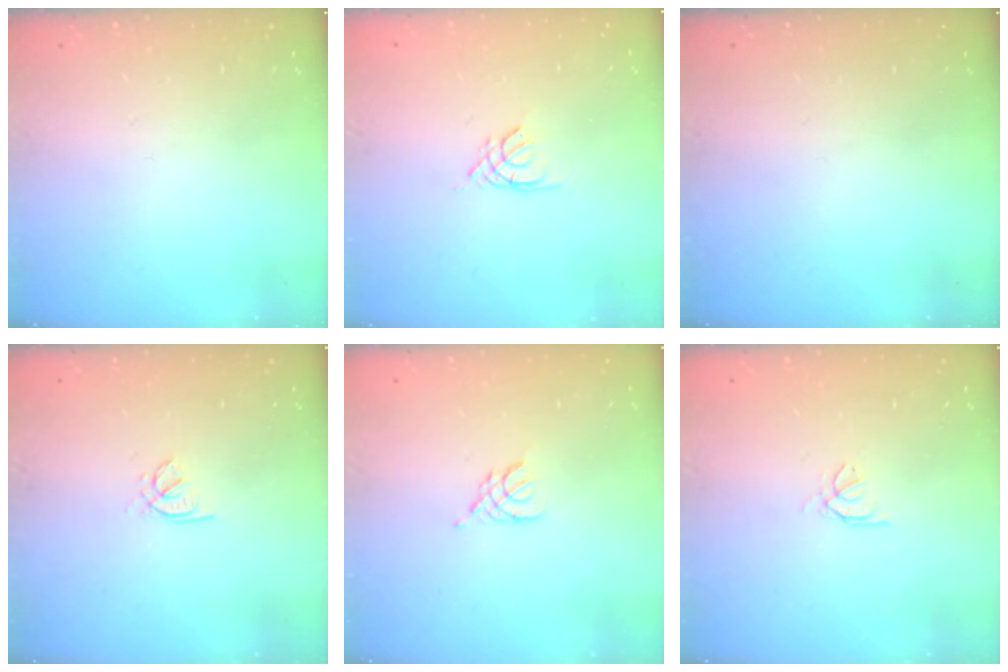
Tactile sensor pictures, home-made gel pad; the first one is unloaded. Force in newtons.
{"total": 2.6, "press": 2.6, "slide": 0.3}
{"total": 0.0}
{"total": 1.8, "press": 1.8, "slide": 0.5}
{"total": 2.9, "press": 2.8, "slide": 0.6}
{"total": 0.6, "press": 0.4, "slide": 0.3}